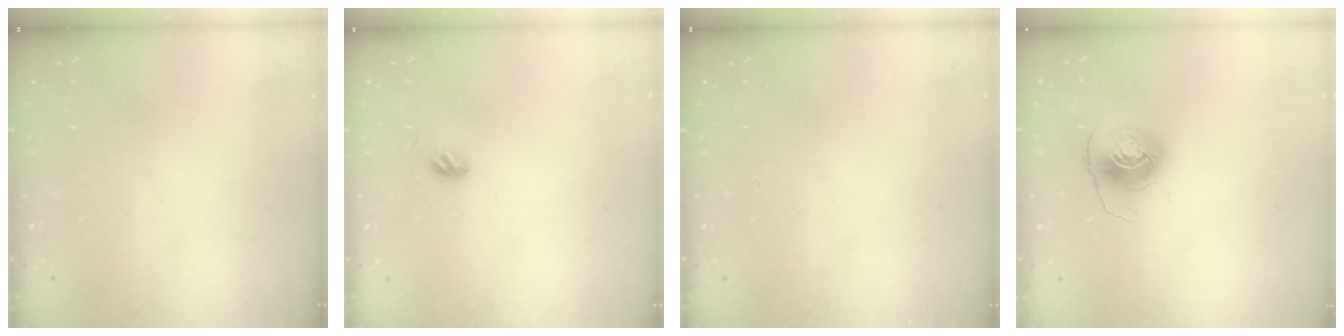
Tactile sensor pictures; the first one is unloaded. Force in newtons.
{"total": 4.0, "press": 3.9, "slide": 1.0}
{"total": 0.0}
{"total": 6.8, "press": 6.8, "slide": 0.3}